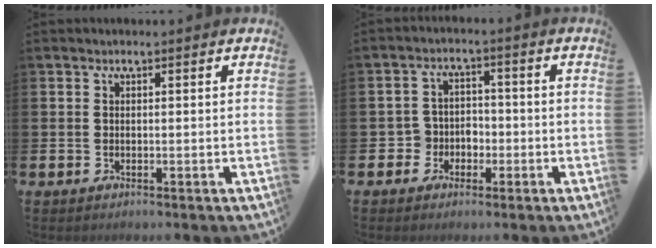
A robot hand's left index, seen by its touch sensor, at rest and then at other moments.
{"total": 3.8, "force": [-1.7, 3.4, 0.4], "torque": [-0.027, 0.008, -0.038]}